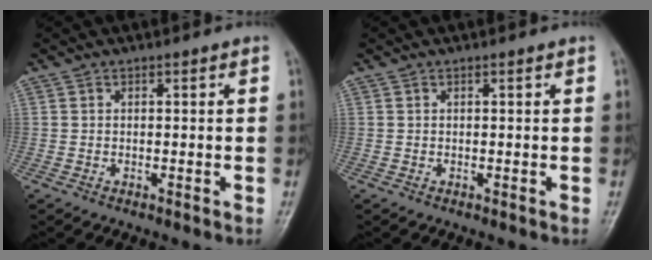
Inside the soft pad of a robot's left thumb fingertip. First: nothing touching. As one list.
[{"total": 0.0}]